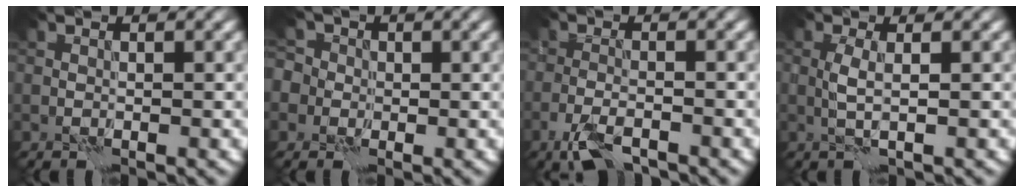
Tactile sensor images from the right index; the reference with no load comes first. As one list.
[{"total": 5.4, "force": [0.8, 5.1, 1.7], "torque": [-0.033, 0.041, -0.027]}, {"total": 3.8, "force": [-2.6, 1.2, 2.4], "torque": [-0.057, -0.007, -0.055]}, {"total": 1.6, "force": [0.3, 0.3, 1.5], "torque": [-0.036, 0.003, 0.006]}]